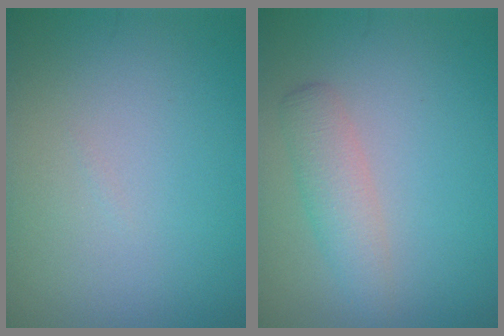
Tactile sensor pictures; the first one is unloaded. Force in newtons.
{"total": 2.5, "press": 2.5, "slide": 0.0}